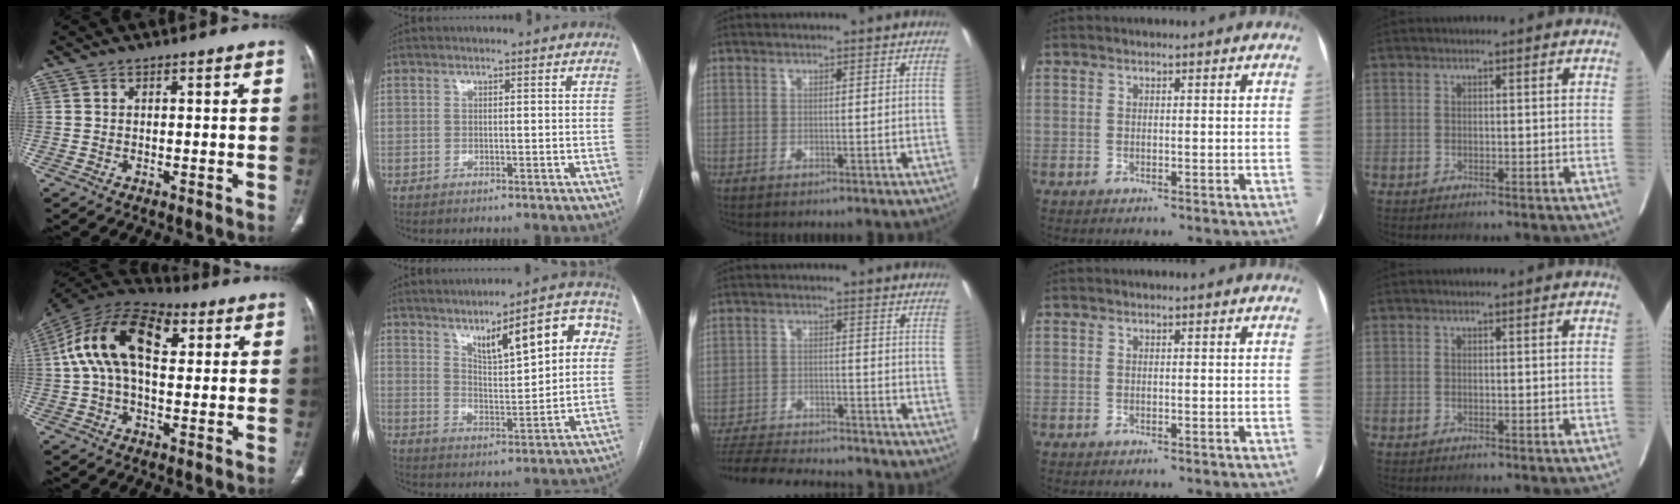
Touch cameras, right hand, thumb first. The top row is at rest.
{"thumb": {"total": 17.3, "force": [3.9, 9.5, 13.9], "torque": [-0.252, 0.037, 0.060]}, "index": {"total": 12.8, "force": [5.1, 3.4, 11.2], "torque": [-0.154, 0.020, 0.079]}, "middle": {"total": 17.0, "force": [-15.6, 2.5, 6.2], "torque": [-0.122, -0.017, -0.223]}}